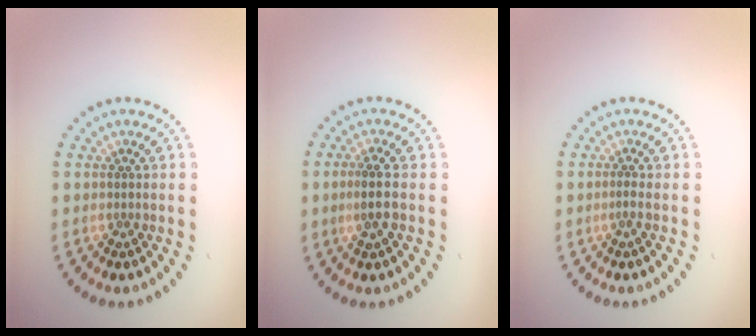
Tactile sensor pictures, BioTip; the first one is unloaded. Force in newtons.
{"total": 2.4, "press": 2.2, "slide": 1.0}
{"total": 0.6, "press": 0.2, "slide": 0.6}